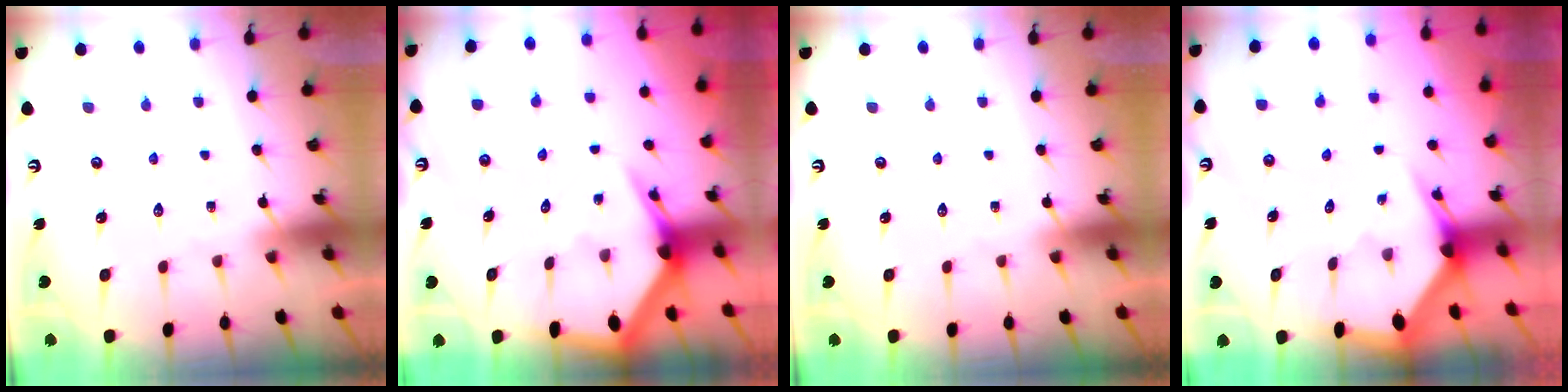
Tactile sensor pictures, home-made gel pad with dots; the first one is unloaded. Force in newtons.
{"total": 4.5, "press": 4.5, "slide": 0.5}
{"total": 0.0}
{"total": 3.1, "press": 3.1, "slide": 0.2}